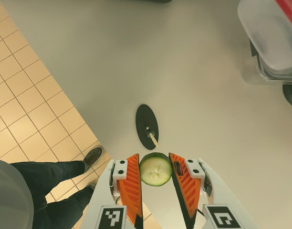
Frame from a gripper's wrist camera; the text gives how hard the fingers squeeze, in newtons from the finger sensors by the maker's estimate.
{"total": 8.6, "left": 8.7, "right": 8.6}